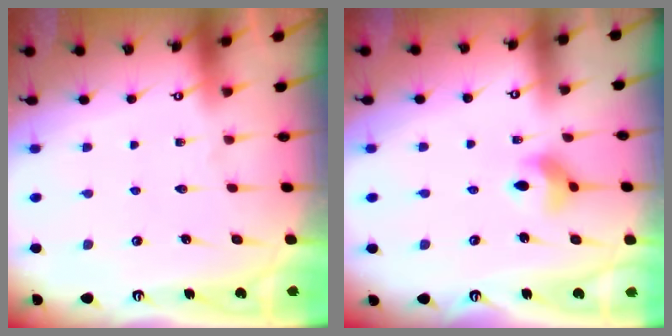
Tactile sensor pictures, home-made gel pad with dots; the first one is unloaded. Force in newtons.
{"total": 8.0, "press": 8.0, "slide": 1.1}